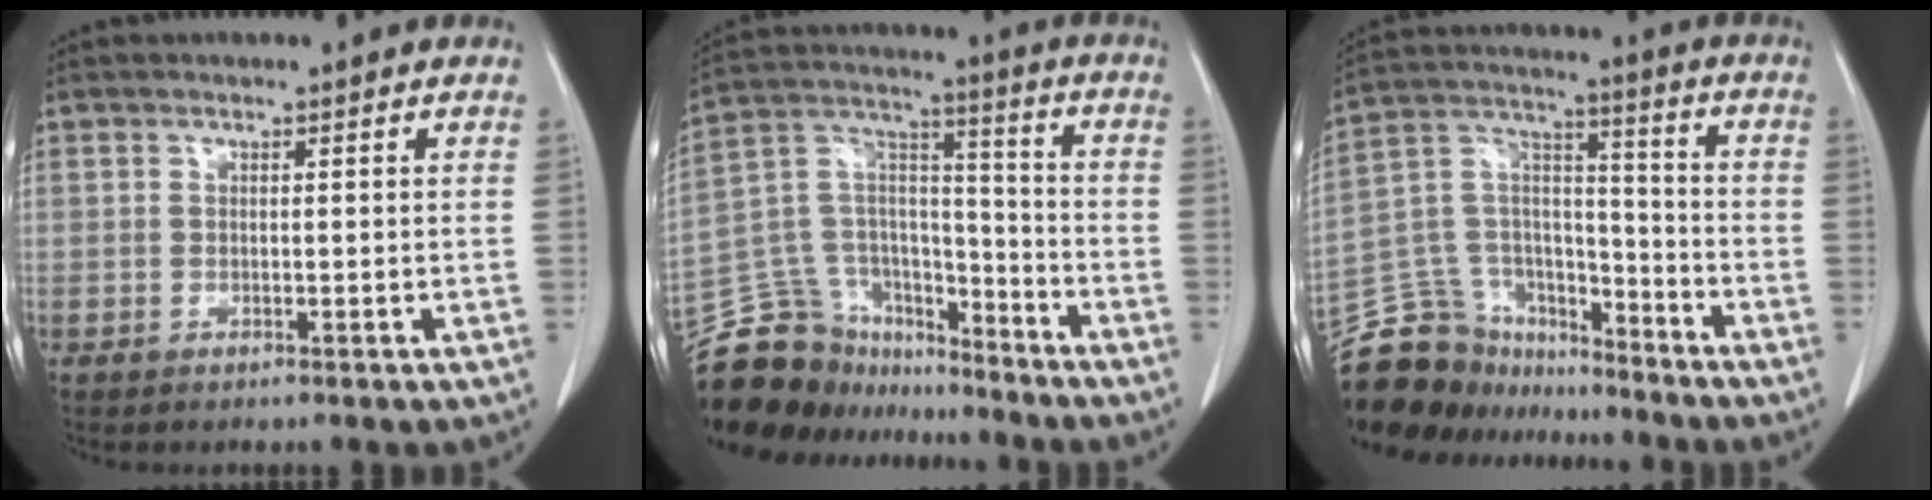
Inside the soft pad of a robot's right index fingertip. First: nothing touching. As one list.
[{"total": 18.6, "force": [-16.6, 7.6, 3.8], "torque": [-0.076, 0.066, -0.277]}, {"total": 17.3, "force": [-15.3, 7.3, 3.1], "torque": [-0.066, 0.066, -0.261]}]